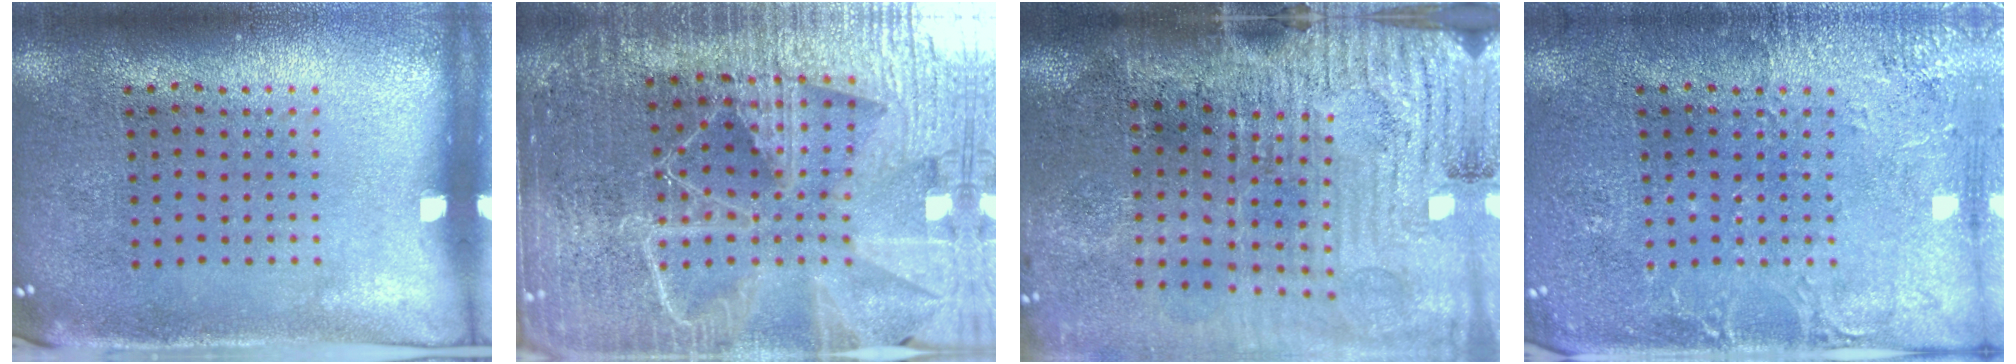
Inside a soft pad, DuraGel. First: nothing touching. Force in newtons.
{"total": 6.4, "press": 5.6, "slide": 3.3}
{"total": 4.9, "press": 4.1, "slide": 2.6}
{"total": 2.9, "press": 2.9, "slide": 0.4}